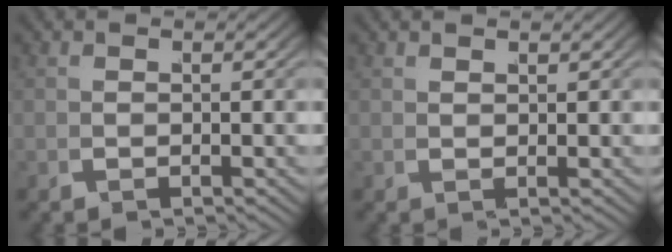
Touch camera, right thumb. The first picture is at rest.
{"total": 0.9, "force": [0.9, -0.1, 0.1], "torque": [0.003, 0.000, 0.022]}